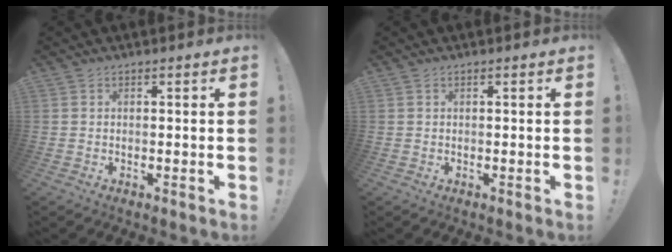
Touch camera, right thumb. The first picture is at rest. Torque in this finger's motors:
{"motor_torque": [-0.15, 0.00, 0.04, -0.05, 0.01]}